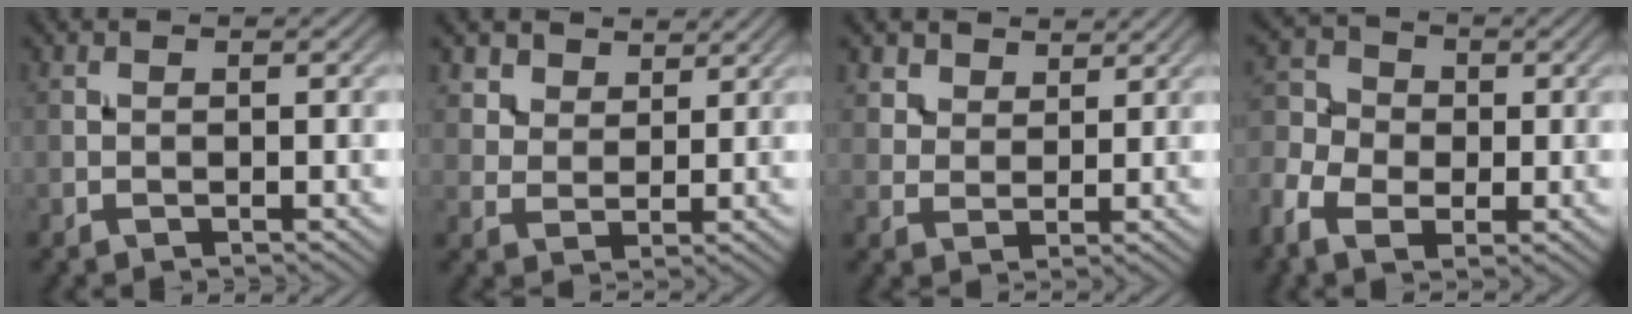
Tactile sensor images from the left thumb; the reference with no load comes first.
{"total": 5.1, "force": [3.6, 3.1, 1.7], "torque": [-0.052, -0.020, 0.086]}
{"total": 4.6, "force": [3.3, 2.8, 1.5], "torque": [-0.047, -0.015, 0.079]}
{"total": 7.4, "force": [-2.4, 5.3, 4.6], "torque": [-0.118, -0.006, -0.059]}